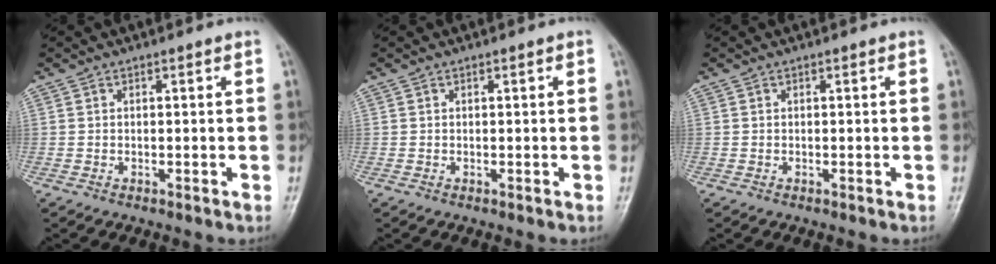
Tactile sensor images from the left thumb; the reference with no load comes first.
{"total": 0.0}
{"total": 0.0}